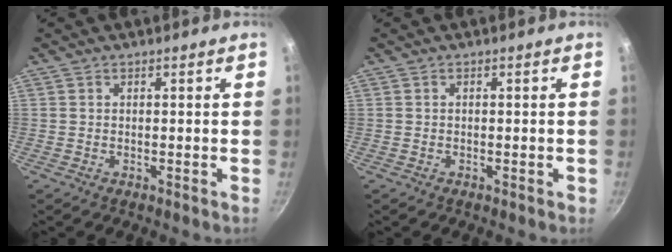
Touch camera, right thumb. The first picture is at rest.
{"total": 0.7, "force": [-0.3, 0.3, 0.6], "torque": [-0.004, 0.004, -0.004]}